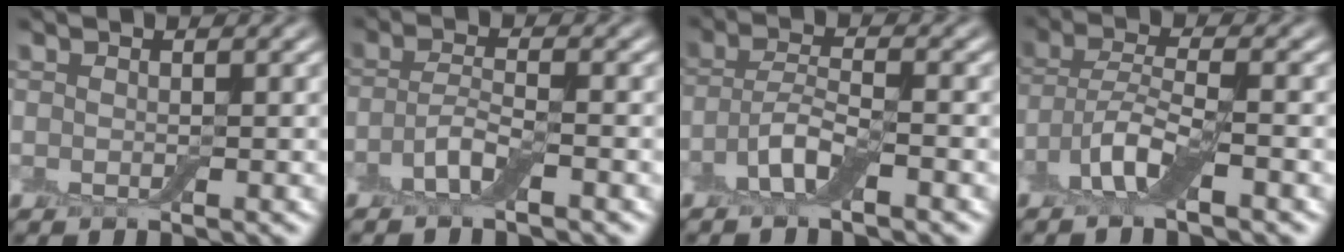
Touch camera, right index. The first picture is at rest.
{"total": 2.6, "force": [-1.4, 0.6, 2.1], "torque": [-0.046, 0.002, -0.036]}
{"total": 3.3, "force": [-1.8, 0.9, 2.7], "torque": [-0.058, 0.005, -0.044]}
{"total": 4.1, "force": [-2.3, 1.0, 3.3], "torque": [-0.066, 0.005, -0.053]}